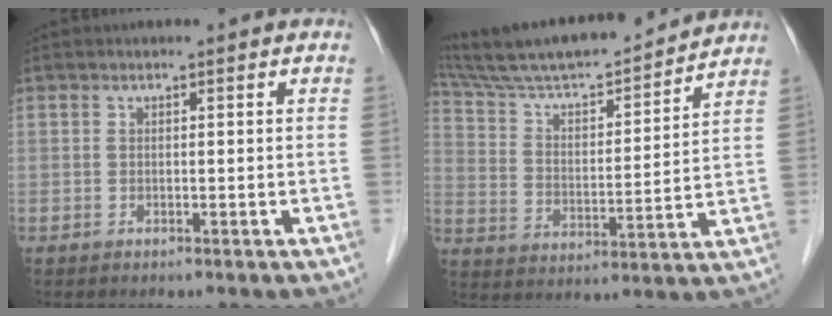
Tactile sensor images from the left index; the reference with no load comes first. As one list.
[{"total": 20.5, "force": [18.6, 2.1, 8.4], "torque": [-0.148, 0.019, 0.301]}]